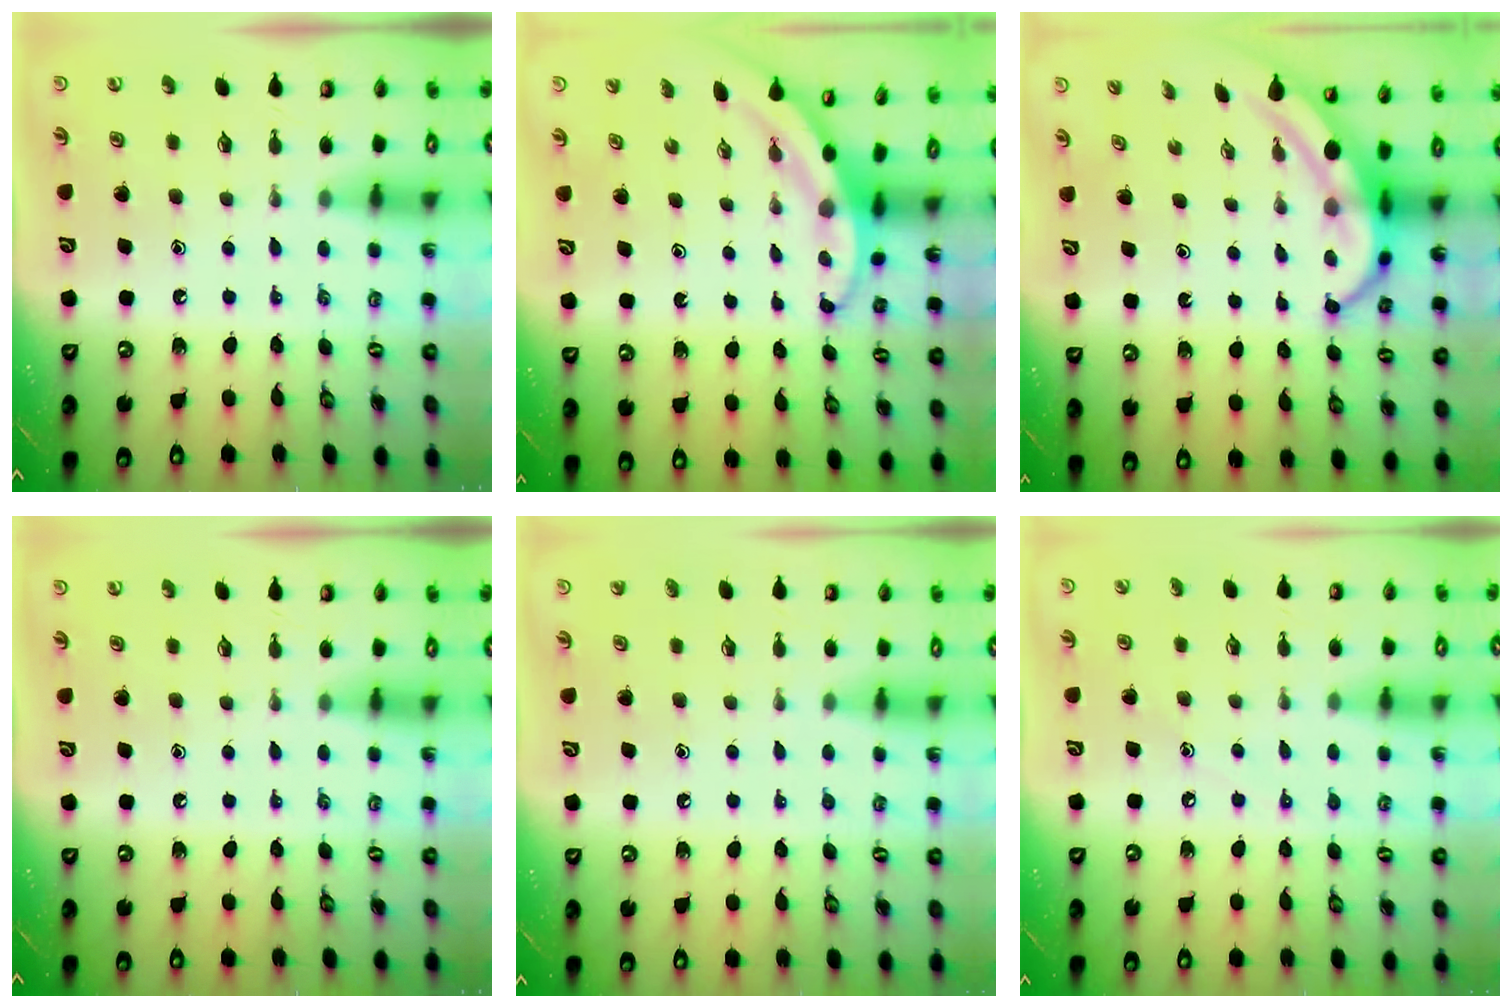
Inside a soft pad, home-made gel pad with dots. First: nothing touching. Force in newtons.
{"total": 3.5, "press": 3.5, "slide": 0.2}
{"total": 6.1, "press": 6.1, "slide": 0.6}
{"total": 0.0}
{"total": 1.7, "press": 1.7, "slide": 0.1}
{"total": 4.3, "press": 4.2, "slide": 0.4}